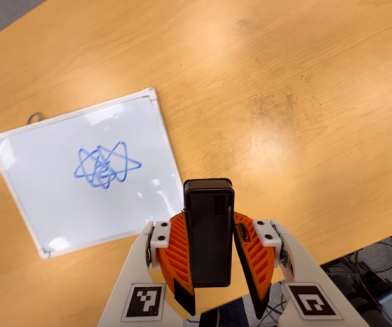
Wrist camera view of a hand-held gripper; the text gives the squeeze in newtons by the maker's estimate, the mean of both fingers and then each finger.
{"total": 6.1, "left": 5.7, "right": 6.5}